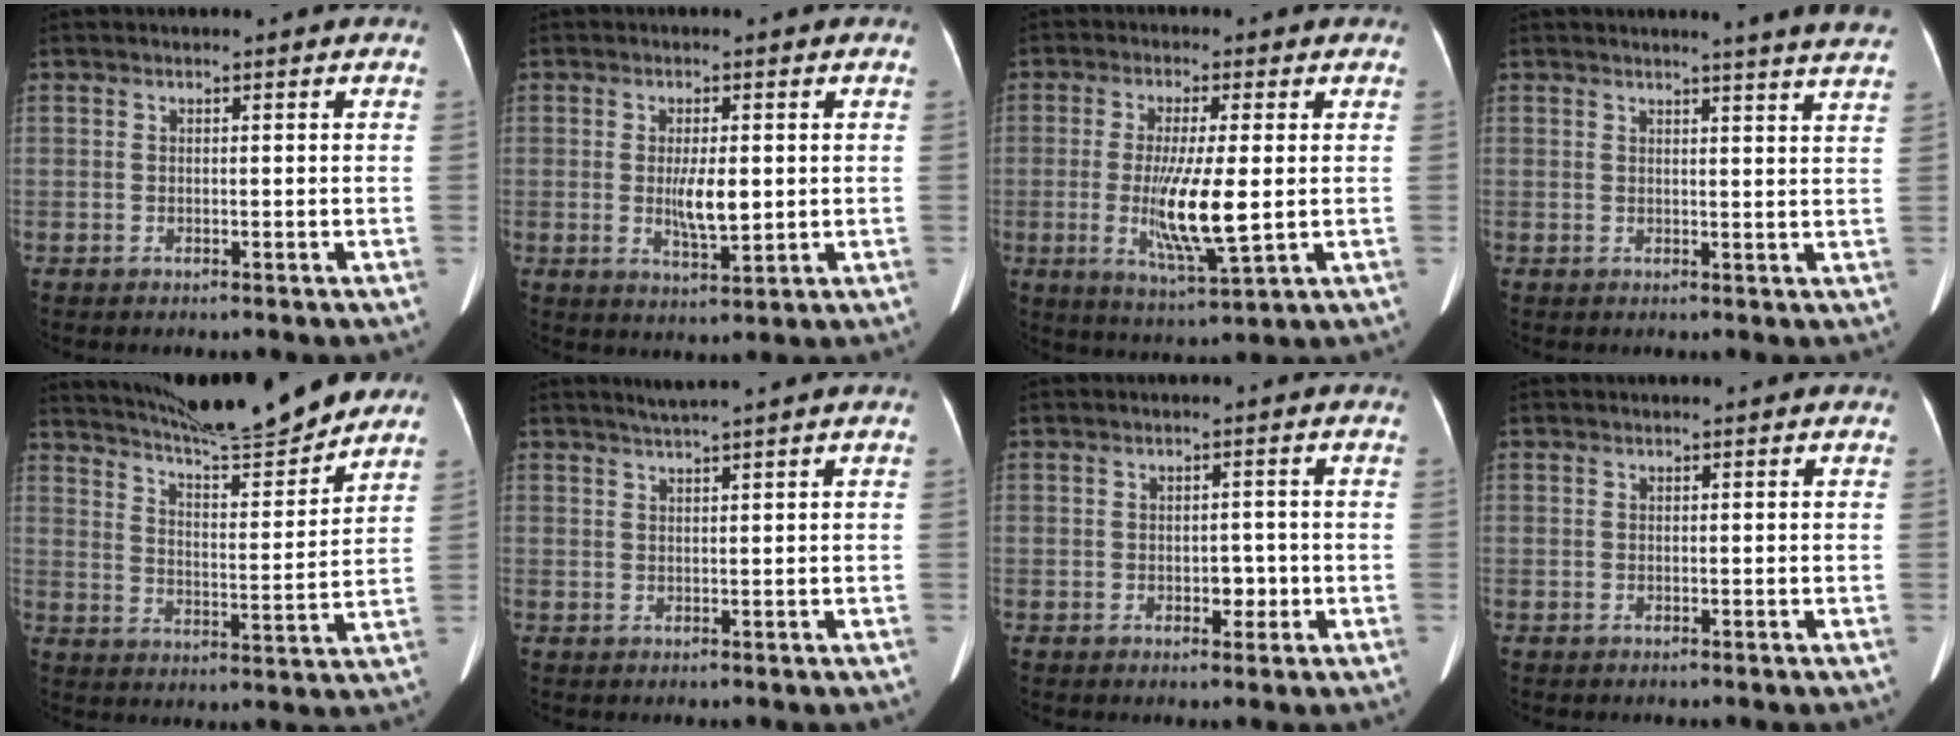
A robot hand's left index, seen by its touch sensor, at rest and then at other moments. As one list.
[{"total": 5.1, "force": [0.0, 1.4, 4.9], "torque": [-0.090, -0.011, 0.004]}, {"total": 9.7, "force": [-0.9, 1.0, 9.6], "torque": [-0.189, -0.029, -0.016]}, {"total": 9.5, "force": [8.8, -1.0, 3.5], "torque": [-0.041, -0.036, 0.077]}, {"total": 16.6, "force": [15.3, 0.1, 6.5], "torque": [-0.111, -0.021, 0.229]}, {"total": 2.9, "force": [2.3, -0.9, 1.5], "torque": [-0.027, 0.006, 0.046]}, {"total": 2.6, "force": [-0.8, 1.6, 1.9], "torque": [-0.025, 0.001, -0.008]}, {"total": 0.0}]